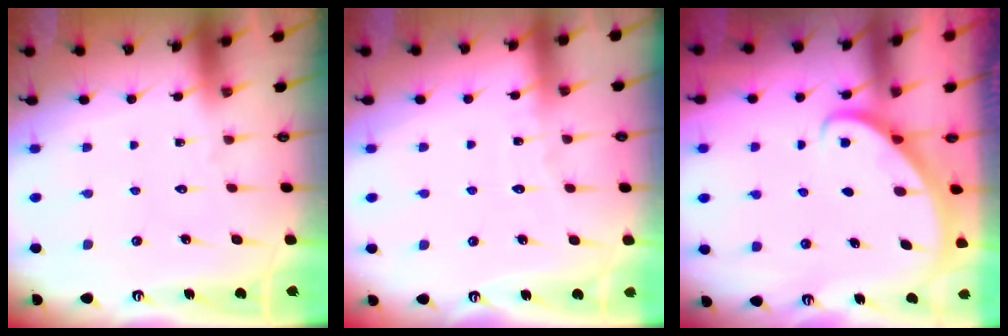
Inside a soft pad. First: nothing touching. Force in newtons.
{"total": 2.7, "press": 2.7, "slide": 0.3}
{"total": 2.9, "press": 2.9, "slide": 0.2}